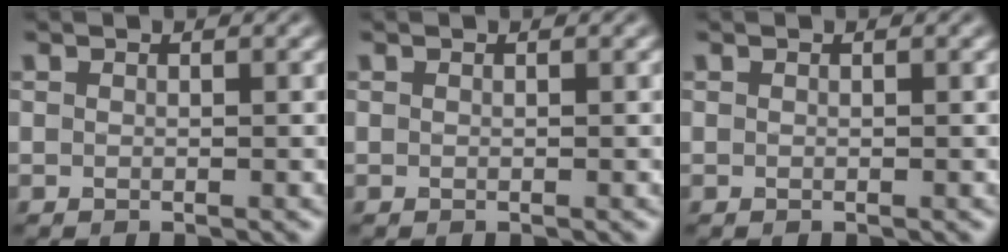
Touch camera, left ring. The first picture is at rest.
{"total": 0.0}
{"total": 0.0}